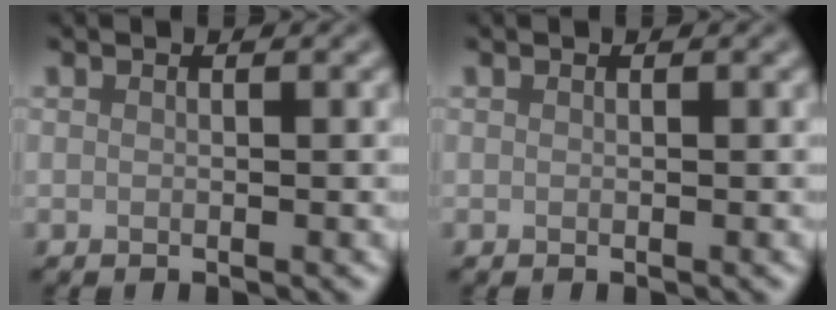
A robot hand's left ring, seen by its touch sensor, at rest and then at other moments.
{"total": 0.0}